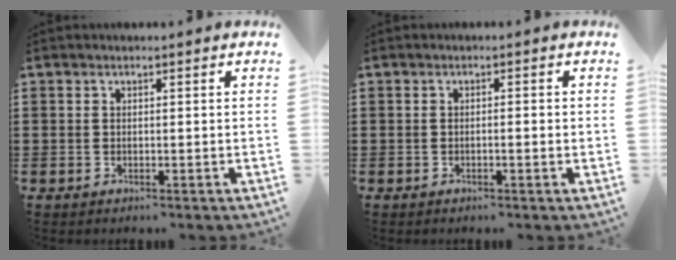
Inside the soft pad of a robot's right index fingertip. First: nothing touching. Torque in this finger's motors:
{"motor_torque": [-0.64, 0.42, -0.01, -0.01]}